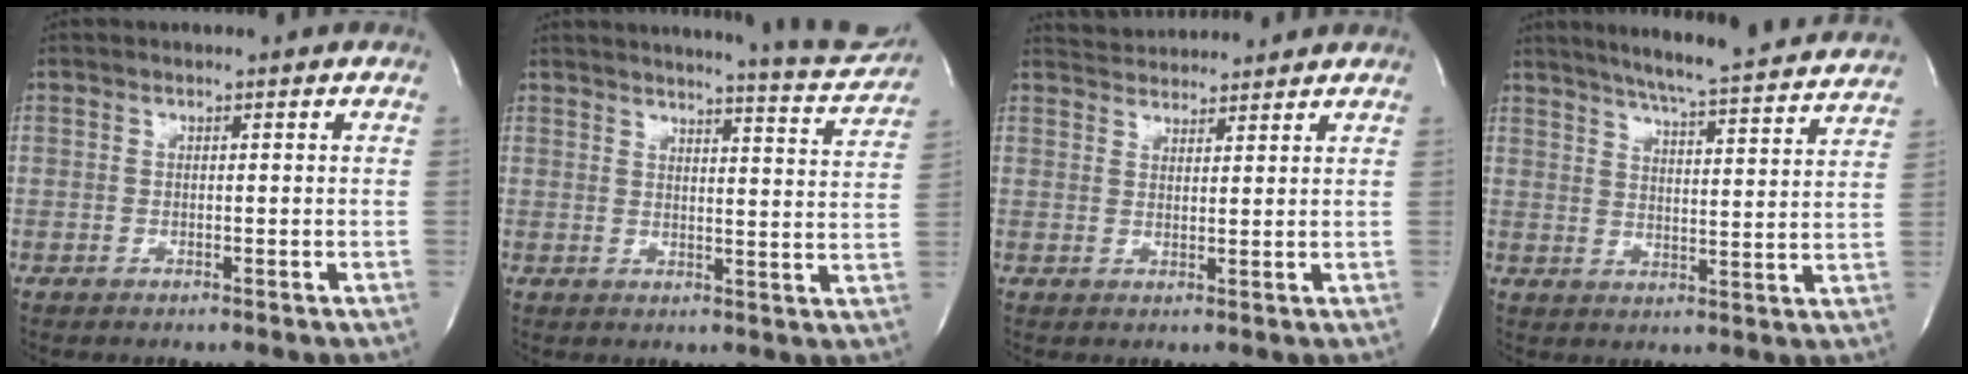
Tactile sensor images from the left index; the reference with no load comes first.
{"total": 12.7, "force": [12.1, 0.3, 3.9], "torque": [-0.052, -0.053, 0.130]}
{"total": 5.2, "force": [5.2, 0.7, 0.4], "torque": [-0.012, 0.025, 0.081]}
{"total": 19.8, "force": [18.0, 0.4, 8.1], "torque": [-0.127, -0.023, 0.229]}